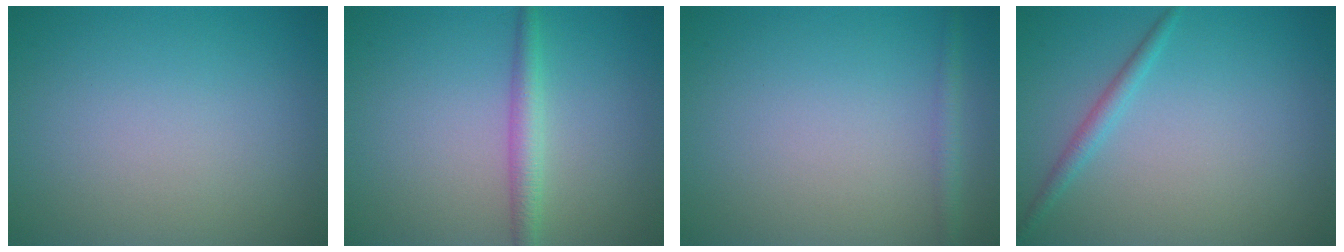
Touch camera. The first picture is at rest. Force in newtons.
{"total": 2.2, "press": 2.2, "slide": 0.0}
{"total": 1.3, "press": 1.3, "slide": 0.1}
{"total": 1.4, "press": 1.4, "slide": 0.0}